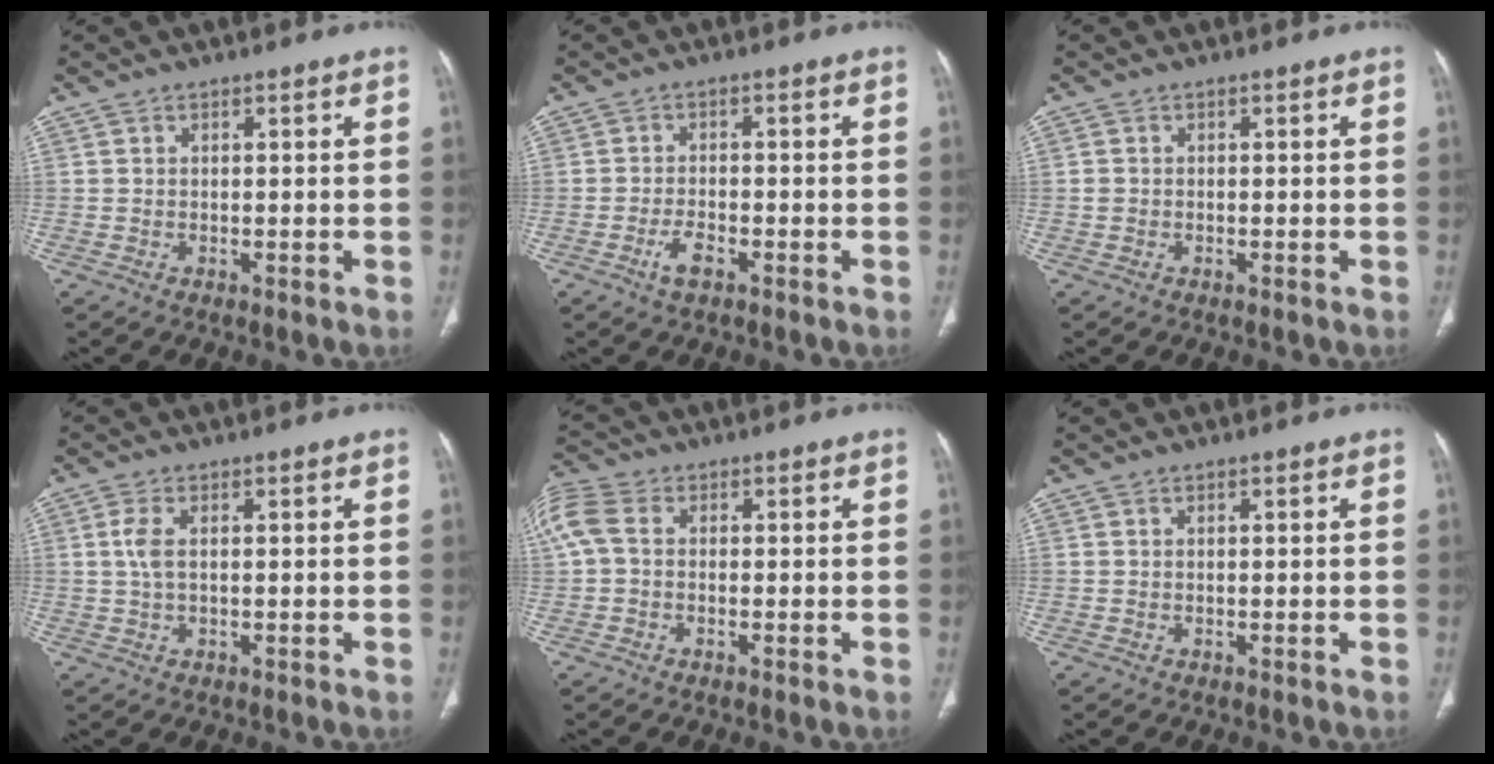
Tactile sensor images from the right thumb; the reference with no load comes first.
{"total": 3.3, "force": [-1.8, 1.3, 2.3], "torque": [-0.046, 0.012, -0.034]}
{"total": 0.7, "force": [-0.1, 0.6, 0.3], "torque": [-0.006, 0.002, -0.003]}
{"total": 3.1, "force": [0.4, 1.3, 2.7], "torque": [-0.072, 0.004, 0.009]}
{"total": 8.0, "force": [0.5, 5.7, 5.5], "torque": [-0.141, 0.022, 0.007]}
{"total": 0.0}